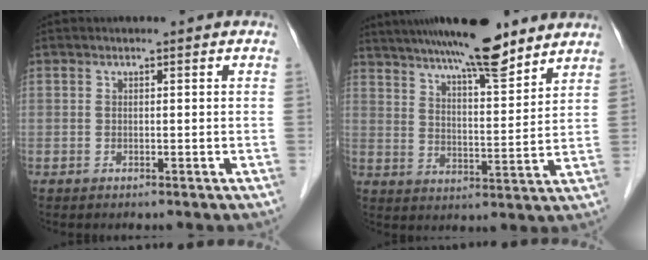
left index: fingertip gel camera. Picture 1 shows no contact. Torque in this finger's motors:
{"motor_torque": [0.20, -0.98, 0.92, 0.21]}